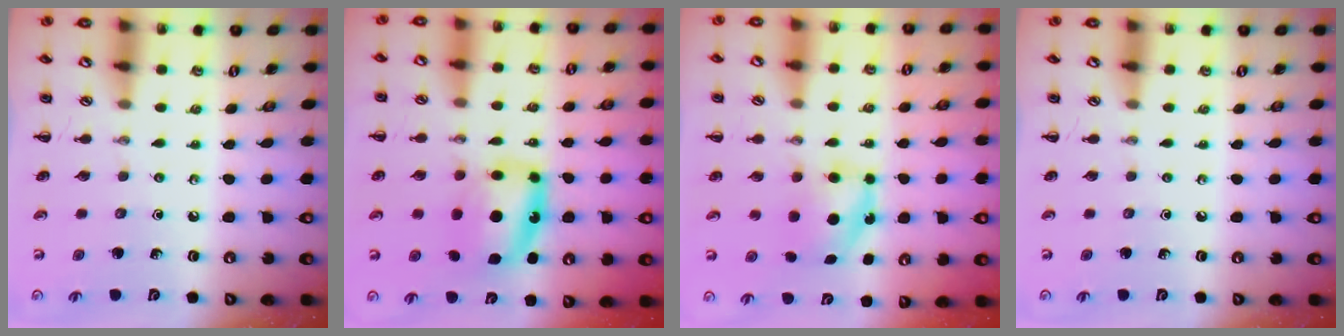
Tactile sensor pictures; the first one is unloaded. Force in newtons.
{"total": 9.5, "press": 9.2, "slide": 2.3}
{"total": 5.2, "press": 5.2, "slide": 0.8}
{"total": 0.0}